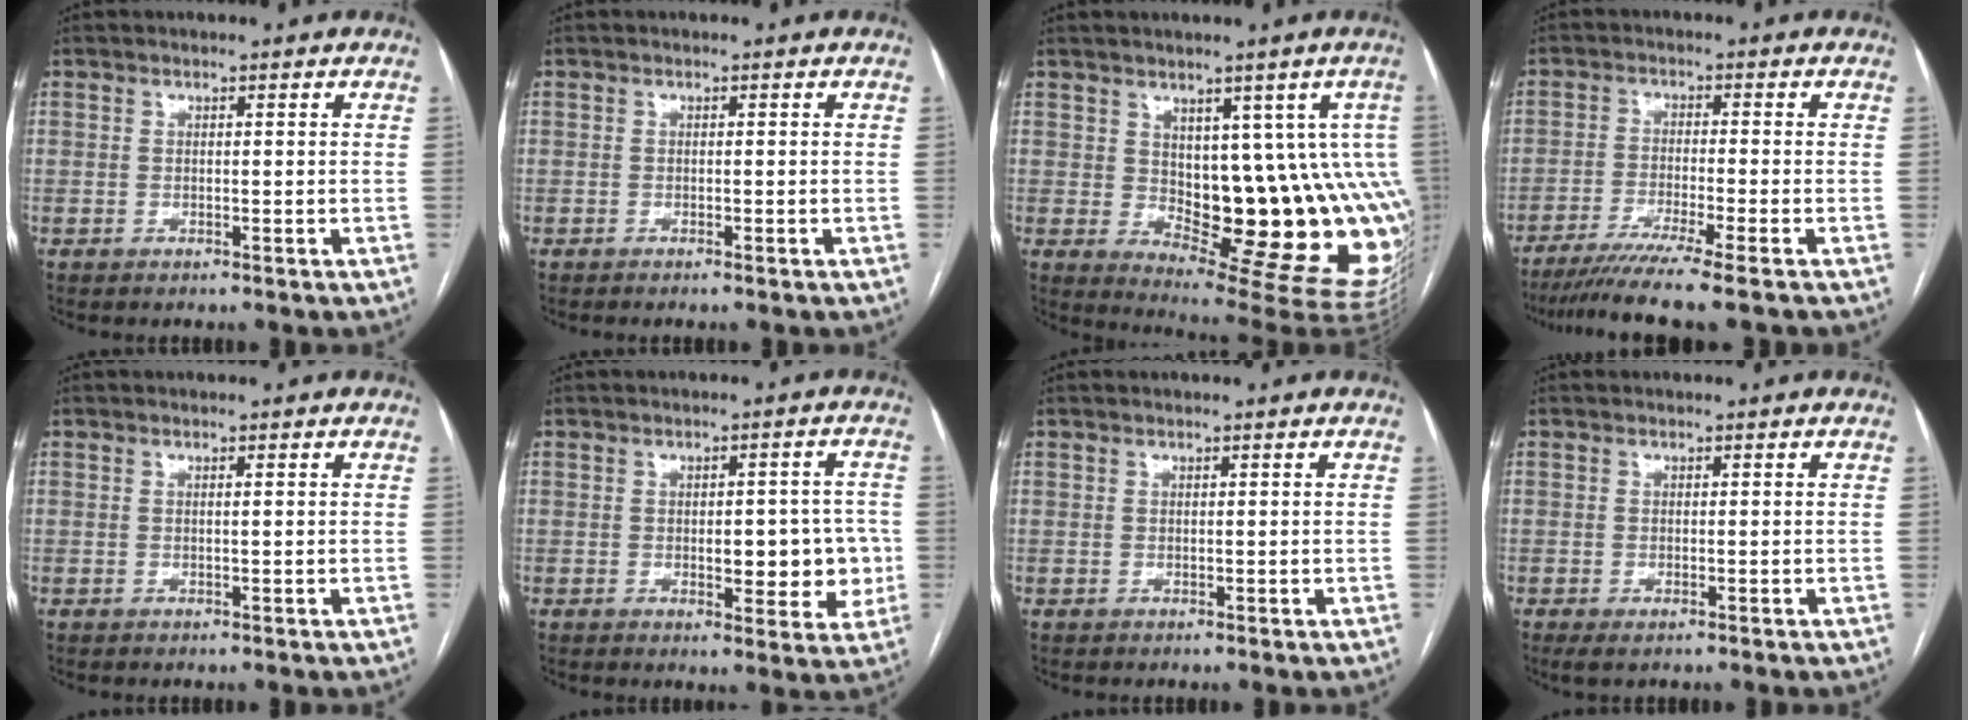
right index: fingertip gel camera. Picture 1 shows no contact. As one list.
[{"total": 0.7, "force": [-0.6, 0.0, 0.4], "torque": [-0.009, -0.002, -0.009]}, {"total": 15.4, "force": [1.1, 6.8, 13.8], "torque": [-0.125, 0.005, 0.032]}, {"total": 9.5, "force": [-7.6, -1.6, 5.5], "torque": [-0.074, -0.032, -0.123]}, {"total": 0.0}, {"total": 8.2, "force": [-0.9, 3.8, 7.2], "torque": [-0.075, 0.013, -0.004]}, {"total": 0.0}, {"total": 1.7, "force": [-0.9, 0.7, 1.2], "torque": [-0.019, -0.004, -0.009]}]